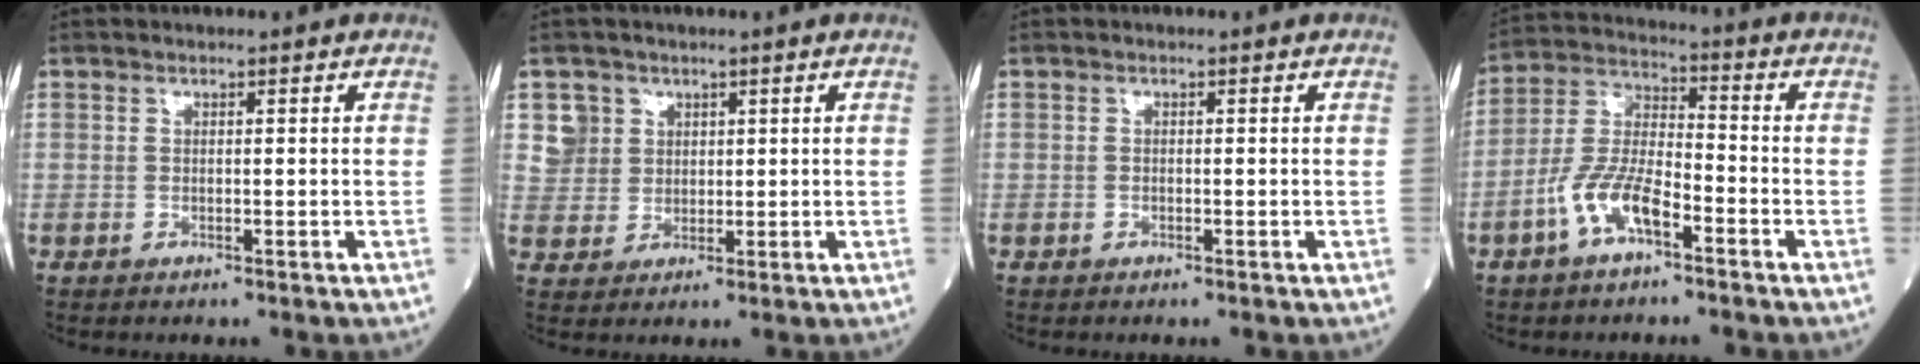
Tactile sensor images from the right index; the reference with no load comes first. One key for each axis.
{"total": 4.3, "fx": 1.9, "fy": 3.8, "fz": -0.2, "tx": 0.009, "ty": 0.009, "tz": 0.041}
{"total": 0.0}
{"total": 9.0, "fx": -4.6, "fy": 2.9, "fz": 7.2, "tx": -0.158, "ty": 0.009, "tz": -0.092}